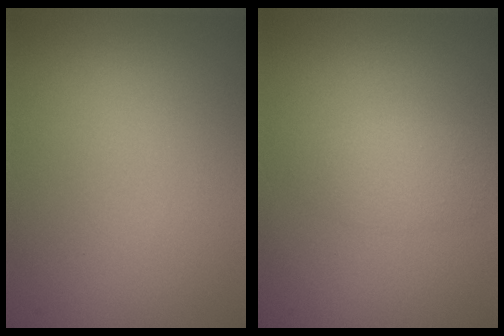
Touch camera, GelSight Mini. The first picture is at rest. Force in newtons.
{"total": 2.0, "press": 2.0, "slide": 0.1}